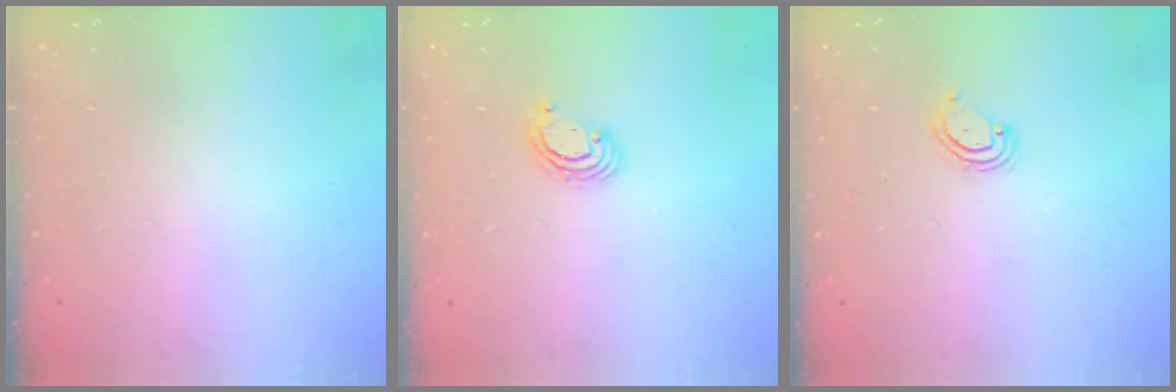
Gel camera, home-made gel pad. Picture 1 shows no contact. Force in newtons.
{"total": 3.2, "press": 3.2, "slide": 0.1}
{"total": 4.6, "press": 4.6, "slide": 0.4}